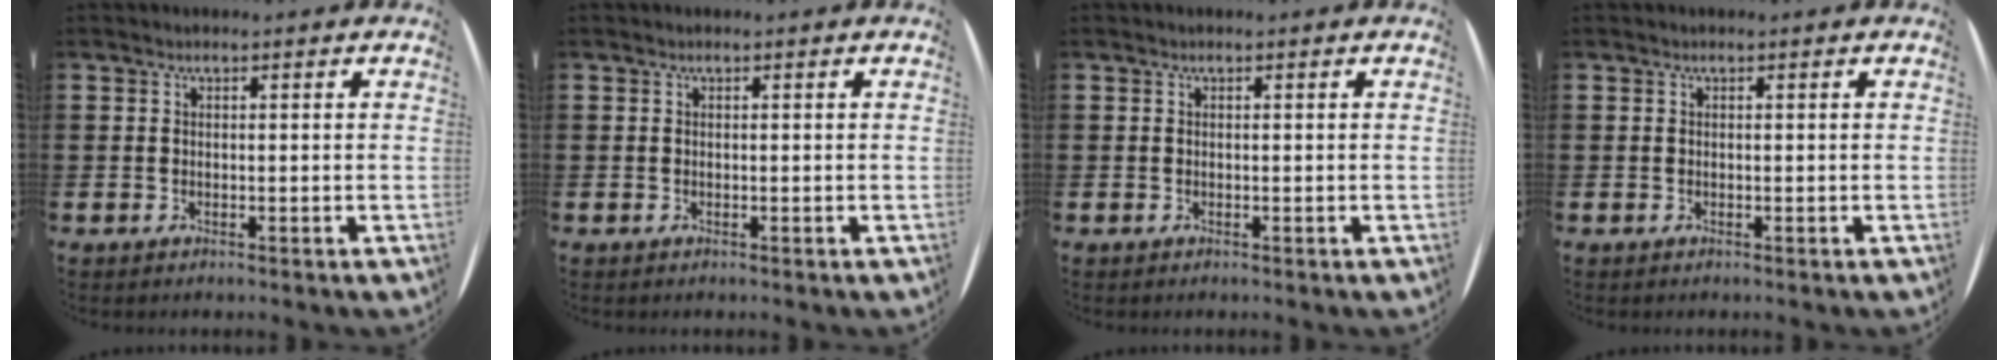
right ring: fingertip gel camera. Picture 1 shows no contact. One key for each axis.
{"total": 0.0}
{"total": 0.0}
{"total": 0.0}